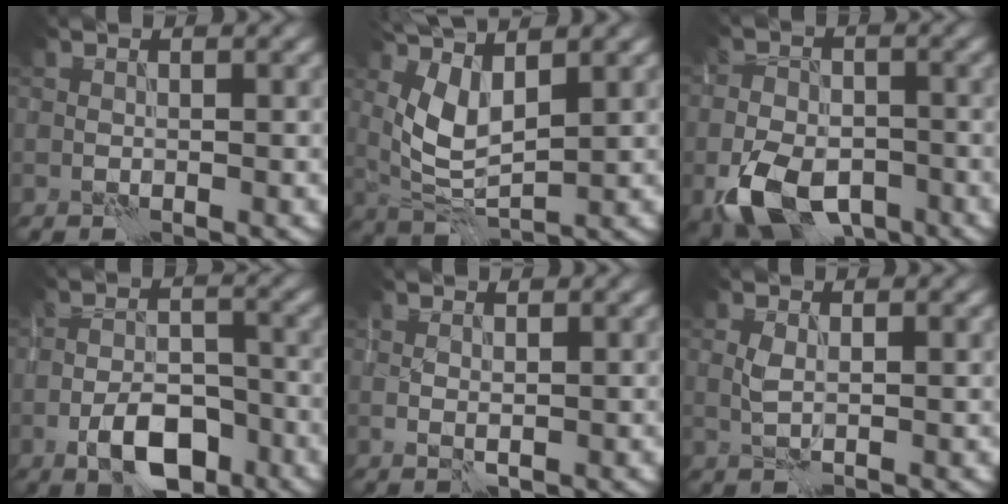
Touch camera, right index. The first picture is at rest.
{"total": 5.7, "force": [2.4, 1.9, 4.8], "torque": [-0.109, -0.003, 0.052]}
{"total": 9.3, "force": [-4.7, 5.6, 5.8], "torque": [-0.127, -0.029, -0.078]}
{"total": 6.0, "force": [-3.3, 2.8, 4.2], "torque": [-0.064, 0.001, -0.059]}
{"total": 1.2, "force": [0.5, 0.7, 0.8], "torque": [-0.018, -0.002, 0.012]}
{"total": 1.3, "force": [0.5, 0.4, 1.1], "torque": [-0.028, 0.000, 0.010]}